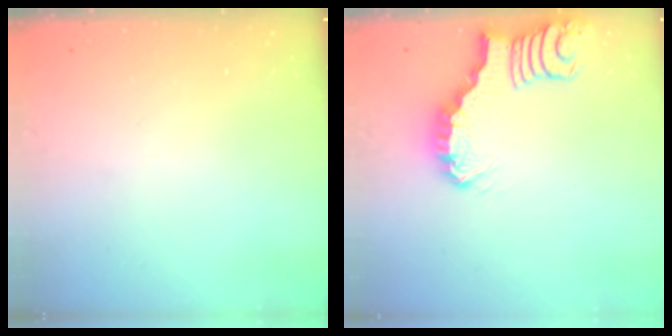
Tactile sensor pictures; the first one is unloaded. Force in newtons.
{"total": 2.2, "press": 2.2, "slide": 0.2}